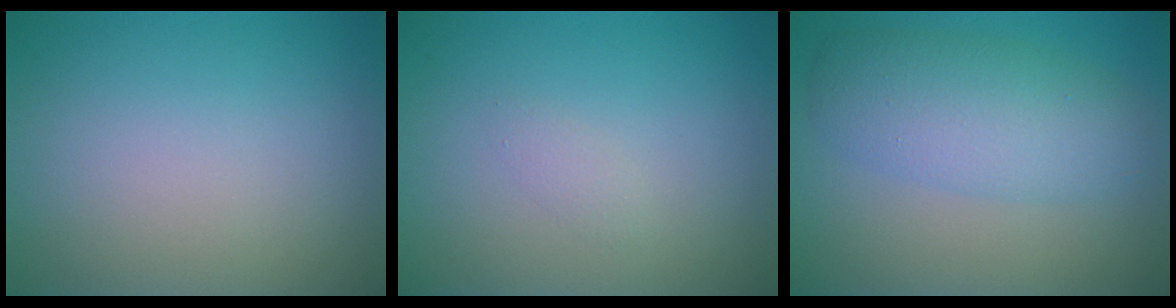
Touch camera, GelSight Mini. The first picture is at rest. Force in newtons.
{"total": 0.7, "press": 0.7, "slide": 0.0}
{"total": 5.2, "press": 5.2, "slide": 0.2}